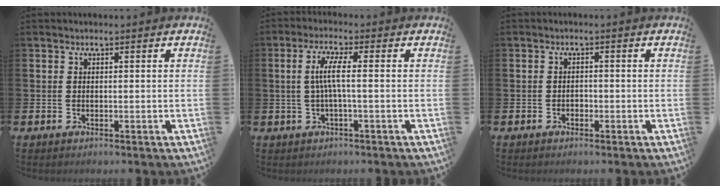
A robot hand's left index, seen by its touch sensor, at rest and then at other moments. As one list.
[{"total": 4.4, "force": [0.2, 0.5, 4.4], "torque": [-0.086, 0.005, 0.000]}, {"total": 1.1, "force": [-0.6, 0.9, 0.2], "torque": [-0.006, 0.003, -0.013]}]